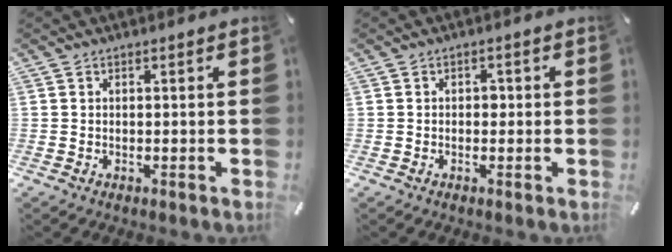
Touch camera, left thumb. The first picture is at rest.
{"total": 1.1, "force": [-0.2, 0.9, 0.7], "torque": [-0.014, 0.007, -0.006]}